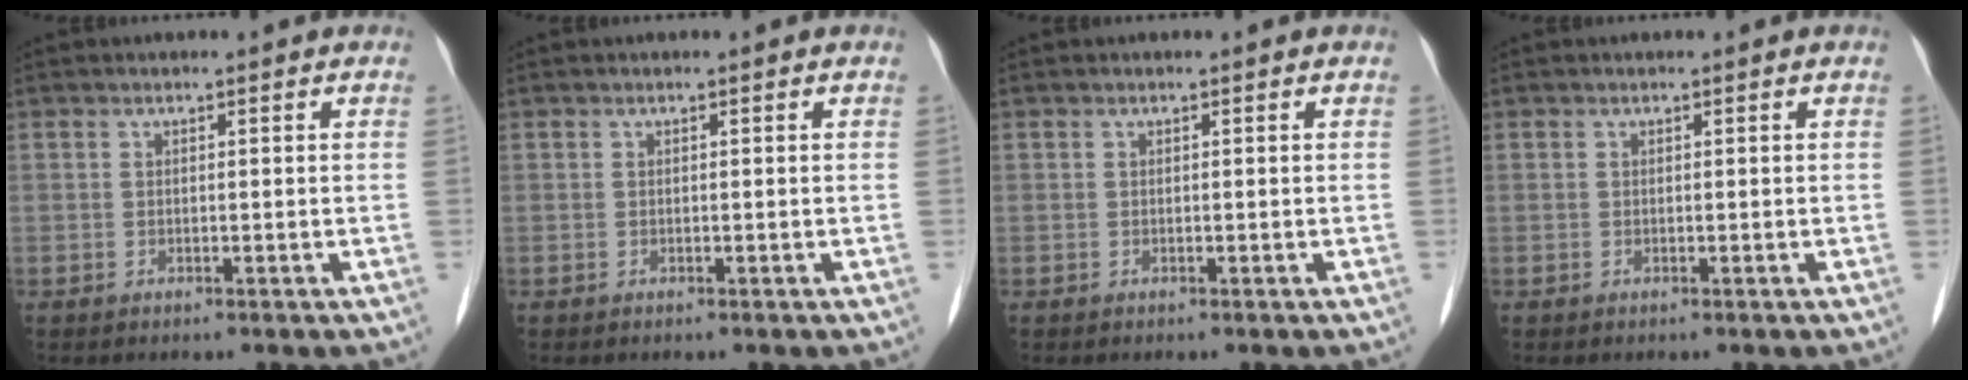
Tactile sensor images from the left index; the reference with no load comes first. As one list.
[{"total": 0.0}, {"total": 0.0}, {"total": 0.0}]